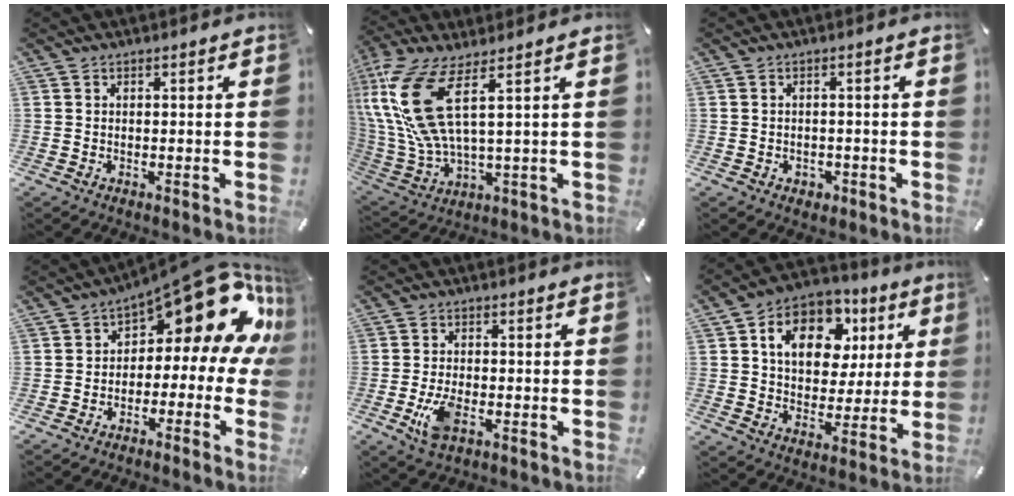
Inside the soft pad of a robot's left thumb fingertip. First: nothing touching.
{"total": 16.8, "force": [5.9, 6.2, 14.5], "torque": [-0.324, -0.018, 0.102]}
{"total": 1.9, "force": [-0.7, 1.6, 0.6], "torque": [-0.013, 0.004, -0.016]}
{"total": 17.6, "force": [8.5, 7.7, 13.4], "torque": [-0.175, -0.066, 0.138]}
{"total": 5.7, "force": [-2.0, 2.7, 4.6], "torque": [-0.108, -0.003, -0.039]}
{"total": 14.1, "force": [5.3, 10.4, 7.9], "torque": [-0.129, -0.013, 0.097]}